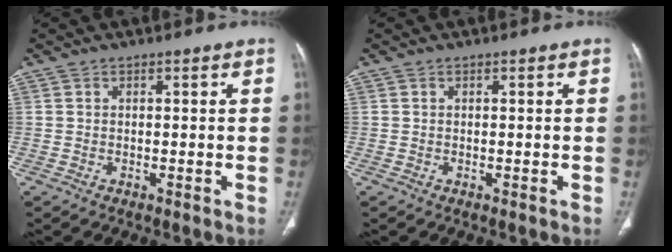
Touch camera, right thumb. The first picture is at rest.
{"total": 0.0}